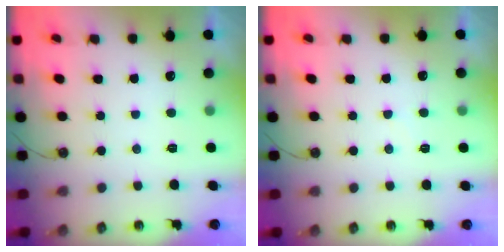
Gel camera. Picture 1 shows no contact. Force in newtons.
{"total": 5.1, "press": 5.1, "slide": 0.6}